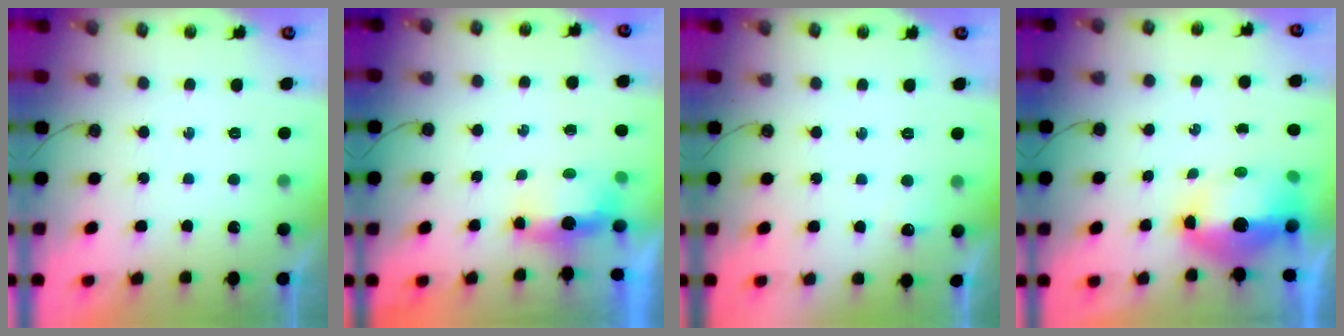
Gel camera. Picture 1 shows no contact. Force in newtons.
{"total": 14.1, "press": 6.9, "slide": 12.3}
{"total": 5.1, "press": 3.9, "slide": 3.3}
{"total": 11.5, "press": 11.4, "slide": 1.2}